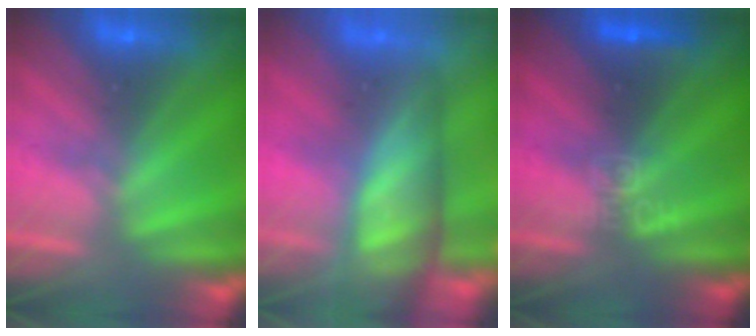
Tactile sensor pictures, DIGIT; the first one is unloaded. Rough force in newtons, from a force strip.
{"total": 9.0}
{"total": 3.2}